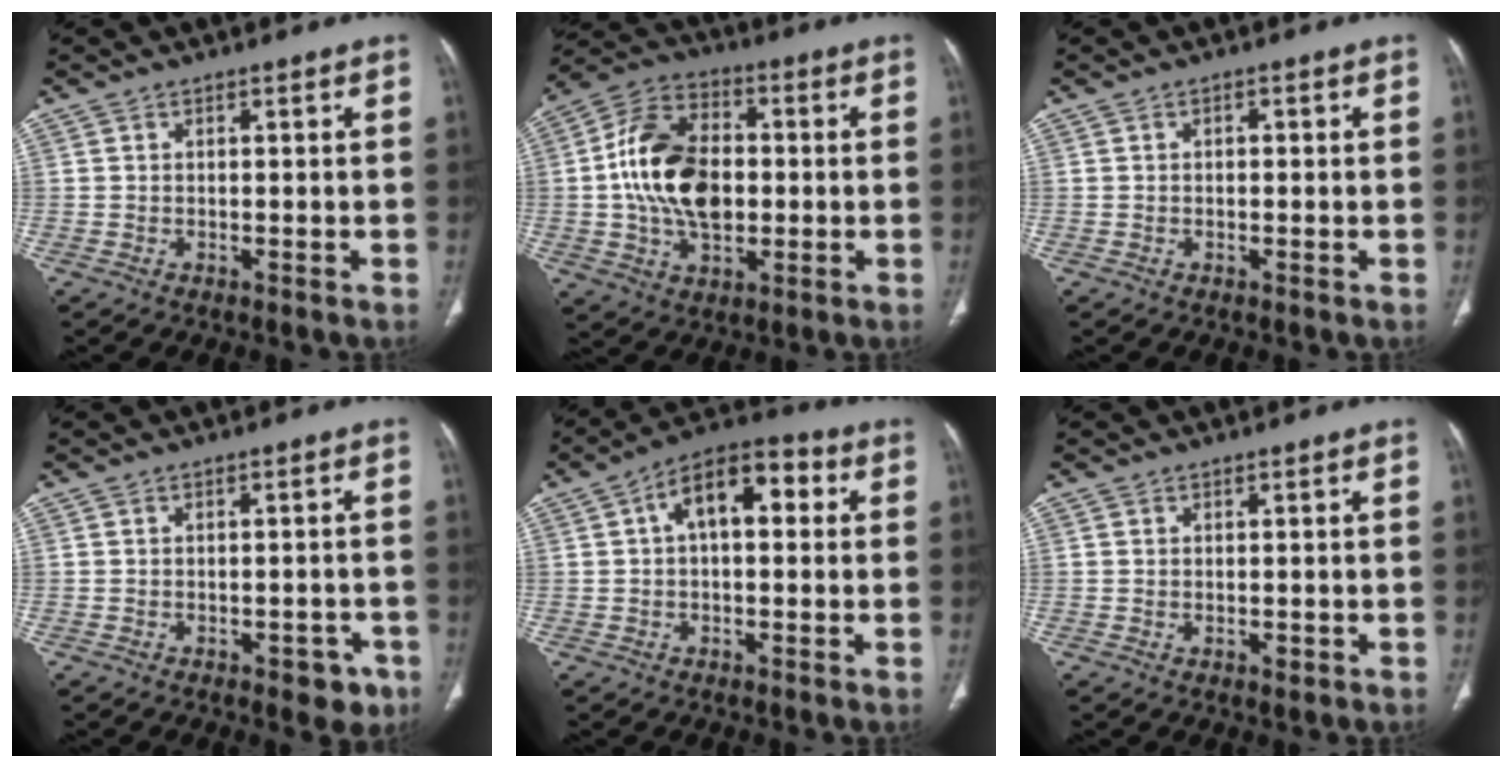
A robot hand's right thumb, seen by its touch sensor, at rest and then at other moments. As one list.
[{"total": 17.2, "force": [-0.2, 11.1, 13.2], "torque": [-0.223, 0.021, -0.004]}, {"total": 0.9, "force": [0.1, 0.5, 0.7], "torque": [-0.012, 0.004, 0.000]}, {"total": 4.3, "force": [-2.3, 2.3, 2.8], "torque": [-0.013, 0.013, -0.024]}, {"total": 11.4, "force": [2.5, 6.0, 9.4], "torque": [-0.133, 0.036, 0.030]}, {"total": 0.9, "force": [0.0, 0.6, 0.7], "torque": [-0.008, -0.003, 0.001]}]